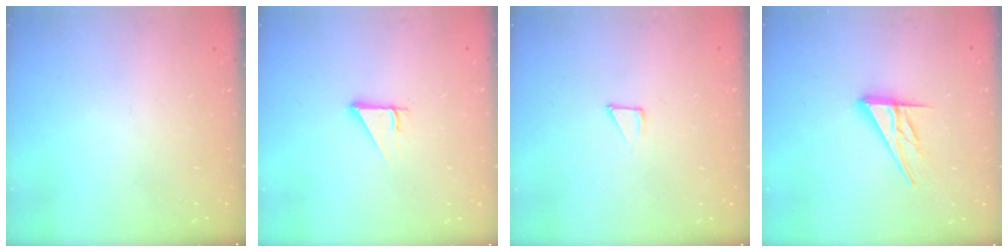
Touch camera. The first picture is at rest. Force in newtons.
{"total": 2.5, "press": 2.5, "slide": 0.2}
{"total": 4.8, "press": 4.8, "slide": 0.4}
{"total": 12.6, "press": 12.5, "slide": 1.1}